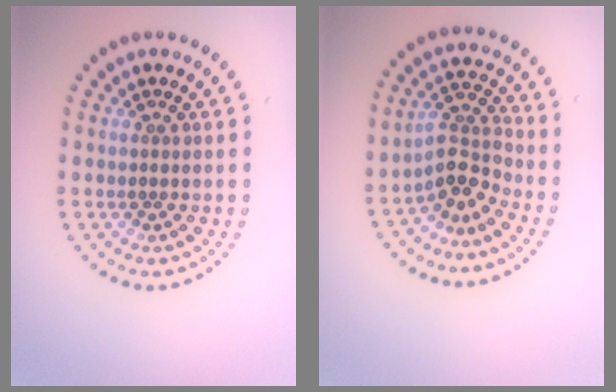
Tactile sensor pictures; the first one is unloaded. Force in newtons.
{"total": 3.1, "press": 2.3, "slide": 2.1}